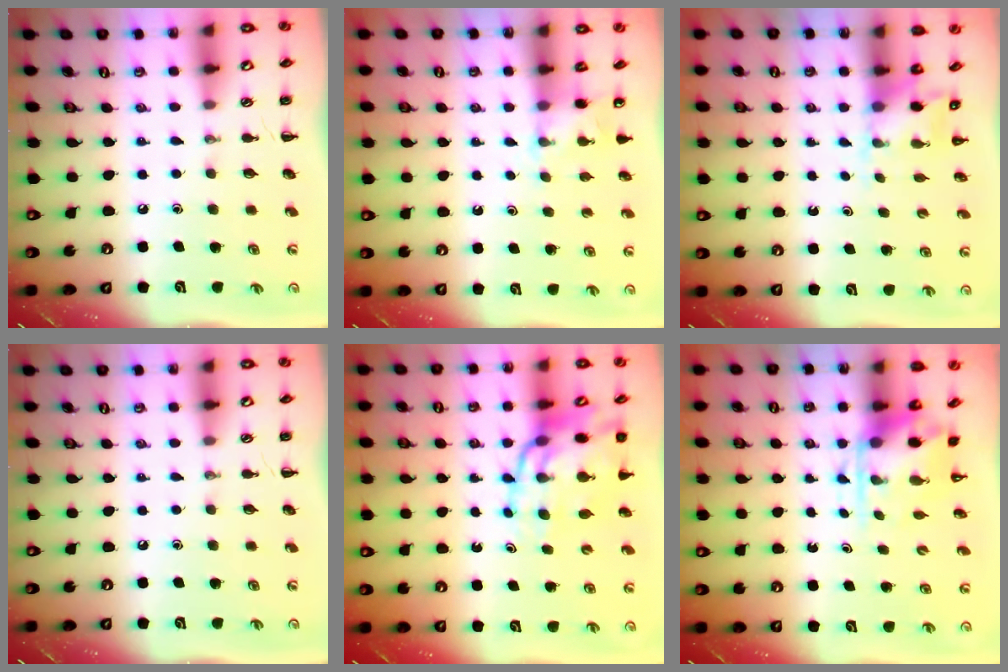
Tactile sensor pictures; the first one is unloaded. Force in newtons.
{"total": 4.9, "press": 4.8, "slide": 1.0}
{"total": 2.3, "press": 2.3, "slide": 0.6}
{"total": 0.0}
{"total": 15.5, "press": 14.9, "slide": 4.3}
{"total": 3.8, "press": 3.7, "slide": 0.9}